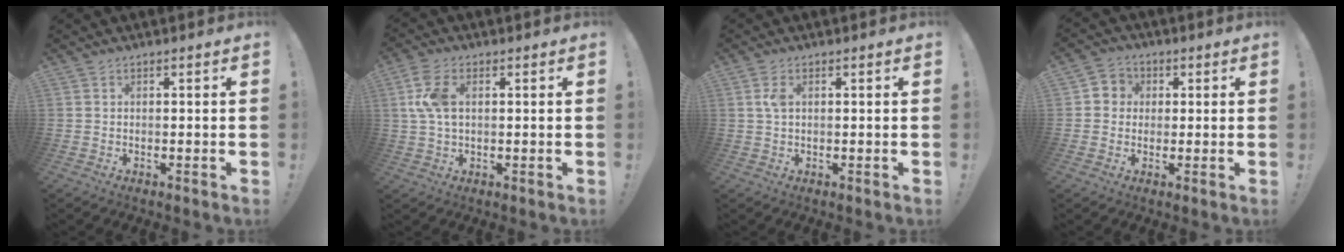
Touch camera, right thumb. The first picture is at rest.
{"total": 8.1, "force": [1.5, 4.9, 6.3], "torque": [-0.136, 0.006, 0.029]}
{"total": 2.7, "force": [0.7, 1.4, 2.2], "torque": [-0.045, 0.006, 0.011]}
{"total": 4.7, "force": [-0.4, 4.5, 1.3], "torque": [-0.023, 0.012, -0.006]}